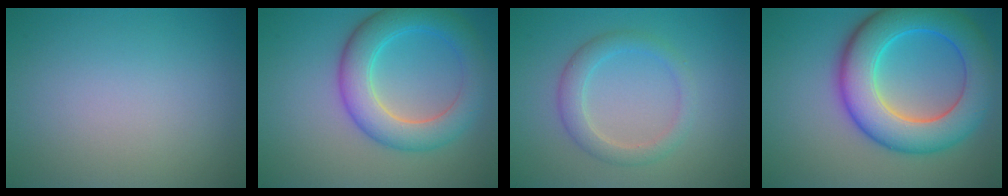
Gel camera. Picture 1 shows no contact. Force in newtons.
{"total": 6.3, "press": 6.3, "slide": 0.2}
{"total": 2.8, "press": 2.8, "slide": 0.3}
{"total": 9.6, "press": 9.6, "slide": 0.0}